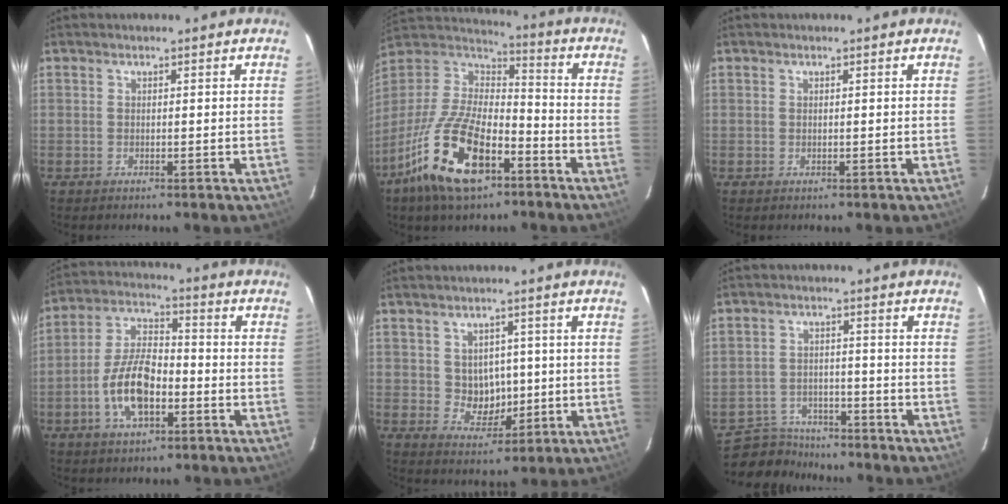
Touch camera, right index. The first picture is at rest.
{"total": 20.8, "force": [-11.3, 9.4, 14.7], "torque": [-0.305, -0.025, -0.206]}
{"total": 0.0}
{"total": 11.5, "force": [-4.2, 5.4, 9.3], "torque": [-0.193, 0.011, -0.074]}
{"total": 6.0, "force": [0.2, 5.4, 2.6], "torque": [-0.044, 0.004, 0.016]}
{"total": 7.7, "force": [-6.9, 3.4, 0.3], "torque": [-0.029, 0.015, -0.111]}